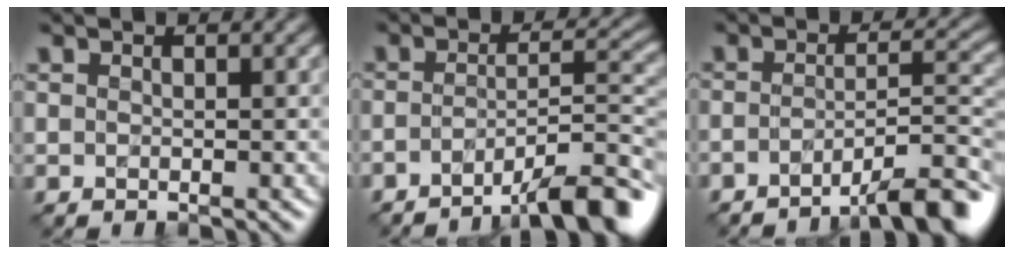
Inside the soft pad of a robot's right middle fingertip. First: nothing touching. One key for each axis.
{"total": 7.4, "fx": -5.1, "fy": 1.4, "fz": 5.2, "tx": -0.063, "ty": 0.012, "tz": -0.084}
{"total": 6.7, "fx": -4.8, "fy": 1.1, "fz": 4.6, "tx": -0.057, "ty": 0.012, "tz": -0.078}